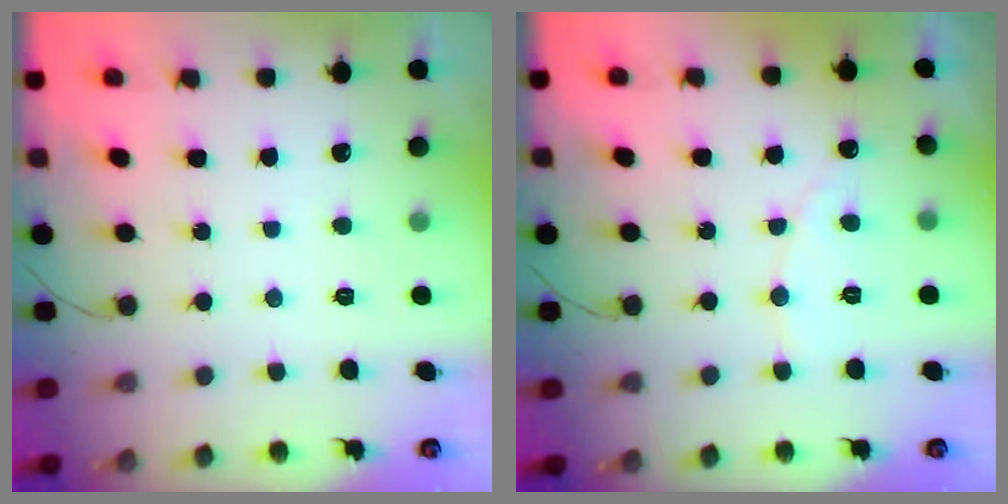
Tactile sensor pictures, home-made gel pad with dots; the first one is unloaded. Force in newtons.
{"total": 5.0, "press": 4.9, "slide": 0.3}